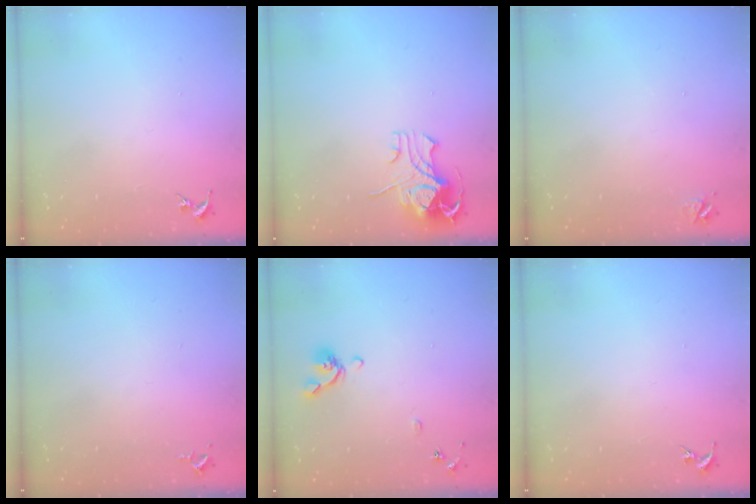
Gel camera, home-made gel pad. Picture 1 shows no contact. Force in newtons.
{"total": 10.7, "press": 10.6, "slide": 1.4}
{"total": 3.7, "press": 3.6, "slide": 0.5}
{"total": 2.6, "press": 2.6, "slide": 0.4}
{"total": 7.9, "press": 7.7, "slide": 1.4}
{"total": 0.0}